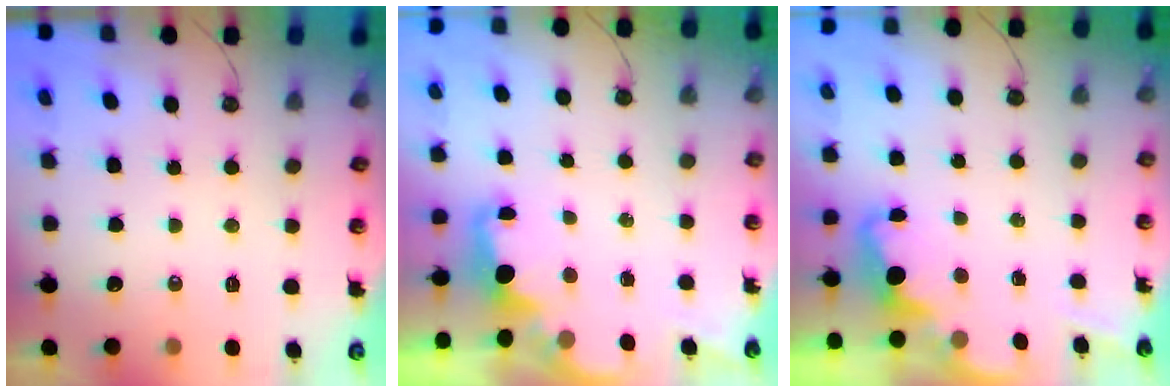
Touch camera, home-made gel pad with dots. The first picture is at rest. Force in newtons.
{"total": 2.0, "press": 1.9, "slide": 0.7}
{"total": 2.1, "press": 2.0, "slide": 0.6}